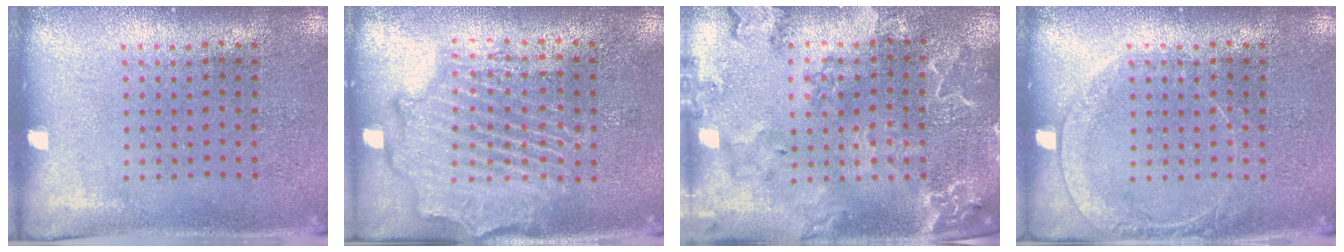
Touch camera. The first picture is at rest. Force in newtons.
{"total": 2.1, "press": 2.1, "slide": 0.4}
{"total": 2.6, "press": 2.5, "slide": 0.9}
{"total": 1.4, "press": 1.4, "slide": 0.1}